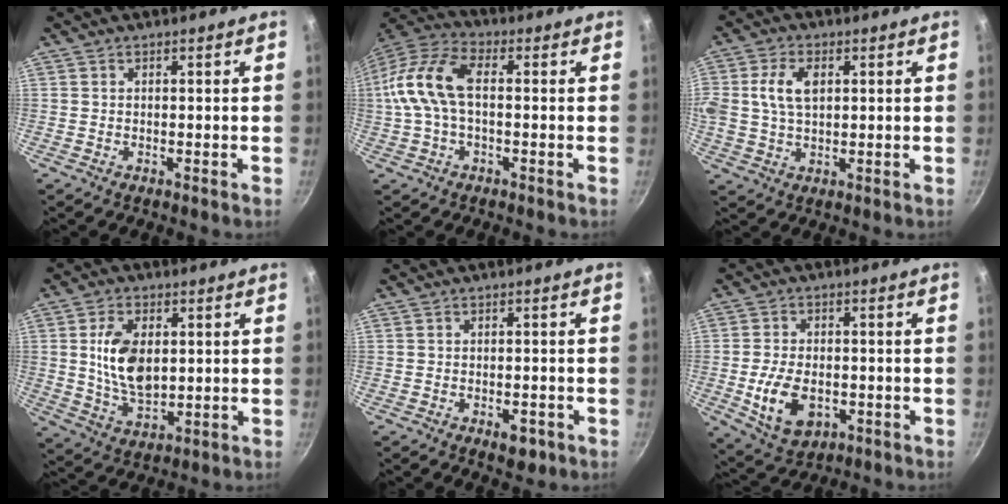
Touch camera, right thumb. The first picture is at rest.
{"total": 13.2, "force": [0.6, 7.1, 11.1], "torque": [-0.244, 0.036, 0.005]}
{"total": 7.7, "force": [1.6, 4.7, 5.9], "torque": [-0.120, 0.006, 0.035]}
{"total": 11.0, "force": [1.6, 6.4, 8.7], "torque": [-0.150, -0.012, 0.039]}
{"total": 3.4, "force": [-1.6, 1.7, 2.4], "torque": [-0.027, 0.004, -0.019]}
{"total": 10.0, "force": [-2.4, 6.4, 7.3], "torque": [-0.125, 0.001, -0.030]}